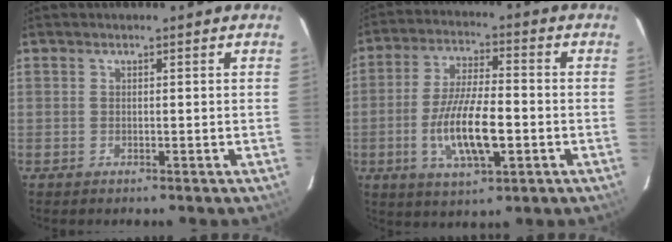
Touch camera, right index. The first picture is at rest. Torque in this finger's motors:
{"motor_torque": [0.51, -0.28, 0.39, 0.21]}